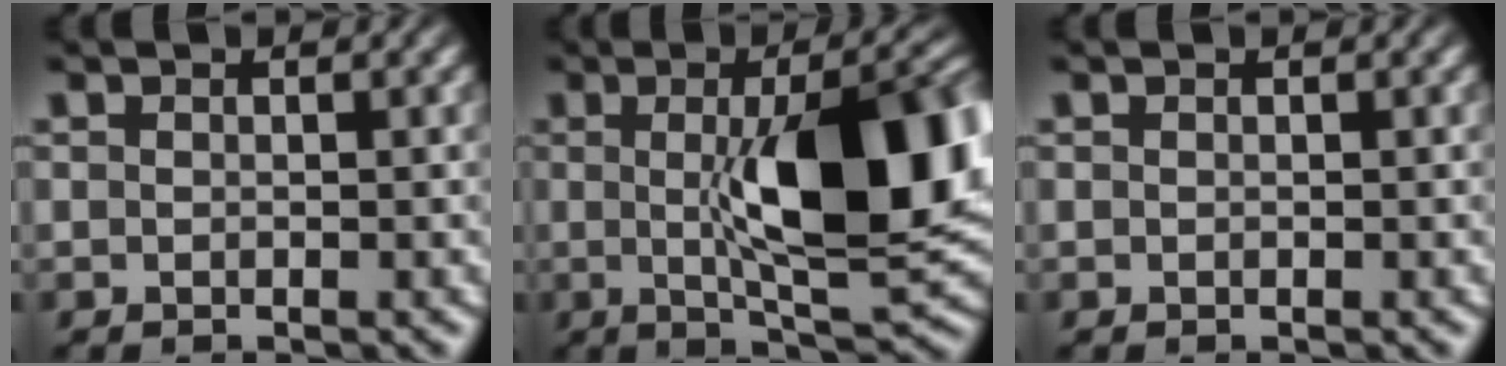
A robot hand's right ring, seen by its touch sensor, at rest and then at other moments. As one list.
[{"total": 14.1, "force": [0.1, 4.5, 13.4], "torque": [-0.186, 0.000, 0.009]}, {"total": 0.0}]